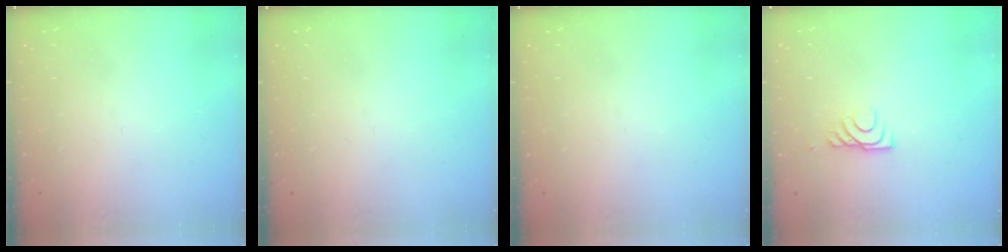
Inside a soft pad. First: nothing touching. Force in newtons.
{"total": 0.0}
{"total": 0.0}
{"total": 5.9, "press": 5.9, "slide": 0.9}